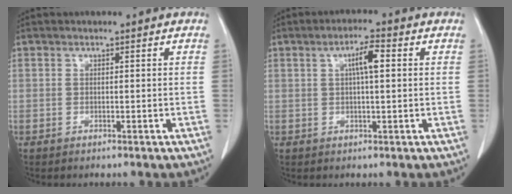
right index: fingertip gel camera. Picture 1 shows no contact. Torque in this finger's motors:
{"motor_torque": [0.19, 0.00, 0.09, 0.05]}